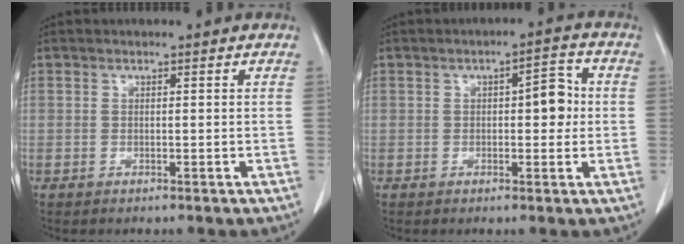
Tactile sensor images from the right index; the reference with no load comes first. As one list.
[{"total": 4.7, "force": [0.3, 2.0, 4.3], "torque": [-0.055, 0.017, 0.002]}]